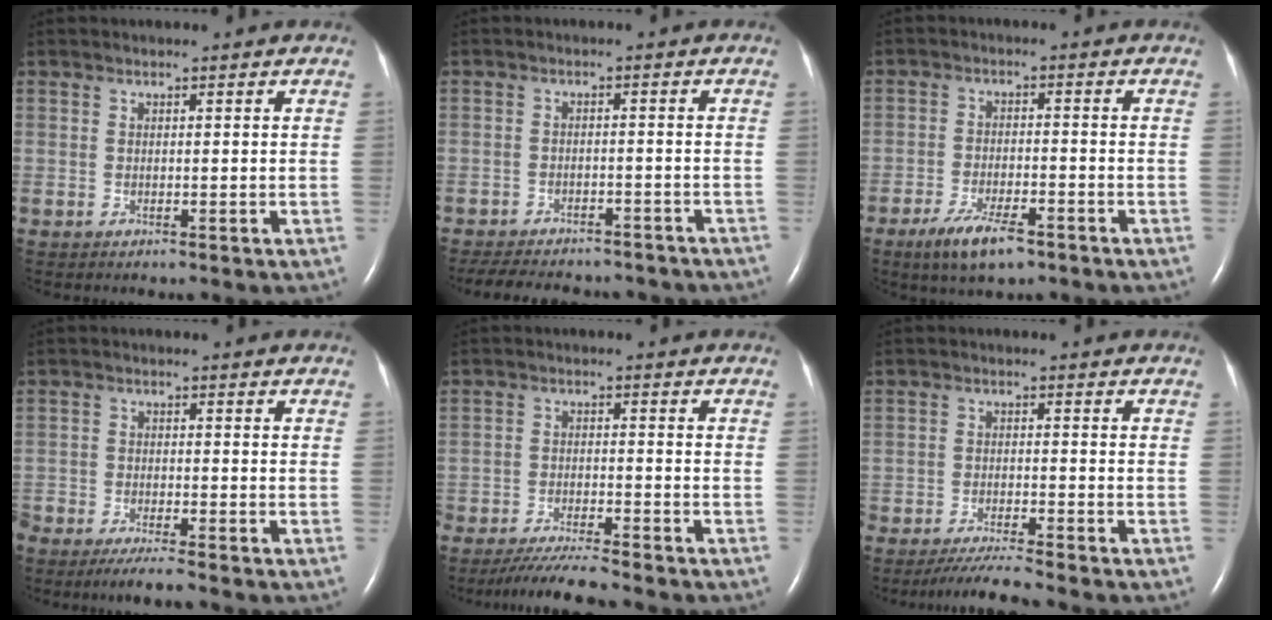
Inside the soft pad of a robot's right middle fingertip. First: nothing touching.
{"total": 17.7, "force": [-15.4, 5.6, 6.7], "torque": [-0.156, -0.013, -0.193]}
{"total": 6.8, "force": [-4.5, 1.8, 4.8], "torque": [-0.100, -0.010, -0.076]}
{"total": 6.4, "force": [-5.6, 0.1, 3.2], "torque": [-0.047, -0.016, -0.097]}
{"total": 8.1, "force": [-7.3, -0.5, 3.3], "torque": [-0.050, -0.026, -0.125]}
{"total": 6.2, "force": [-5.6, -1.3, 2.3], "torque": [-0.036, -0.024, -0.099]}